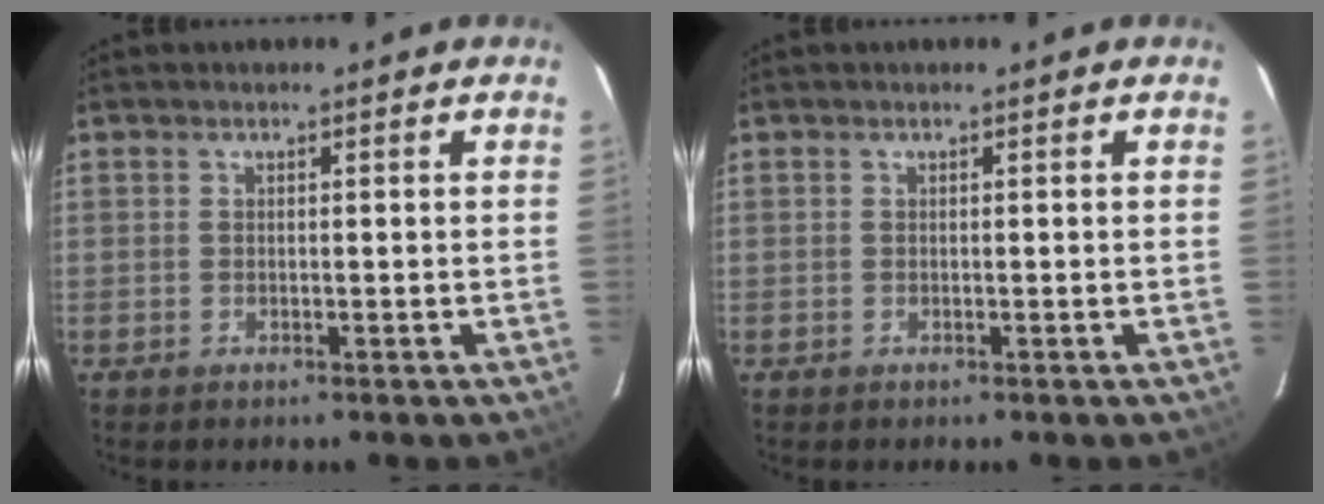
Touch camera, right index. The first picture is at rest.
{"total": 0.0}